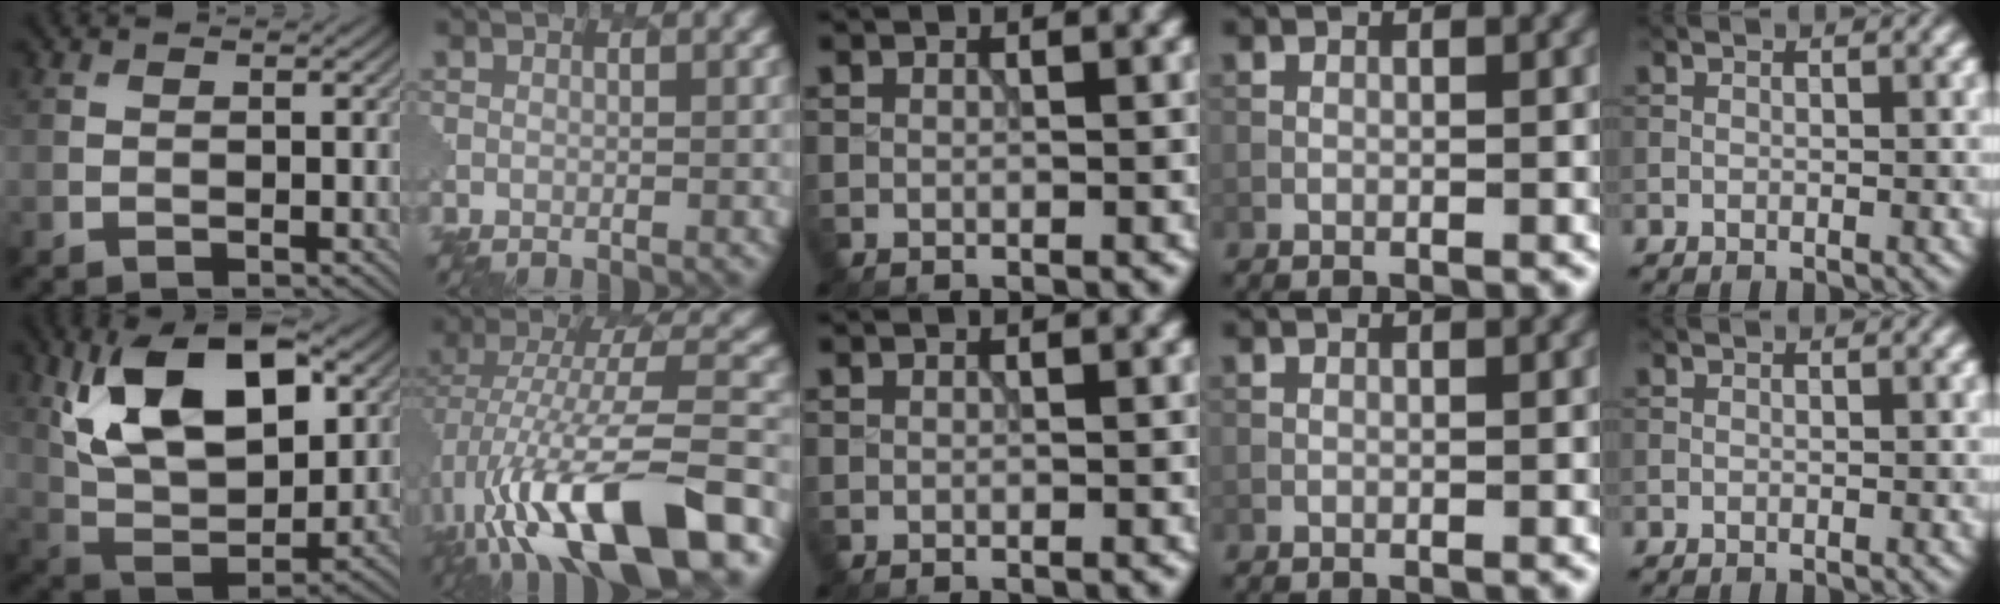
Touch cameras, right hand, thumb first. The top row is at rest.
{"thumb": {"total": 14.9, "force": [6.0, 7.7, 11.3], "torque": [-0.221, 0.000, 0.112]}, "index": {"total": 13.7, "force": [-5.7, 4.7, 11.6], "torque": [-0.202, 0.015, -0.083]}}